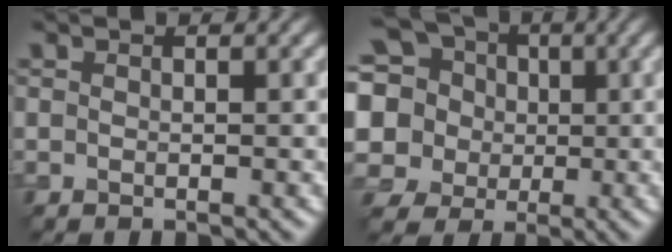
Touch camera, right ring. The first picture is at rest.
{"total": 14.0, "force": [1.6, 12.8, 5.4], "torque": [-0.175, 0.029, -0.005]}